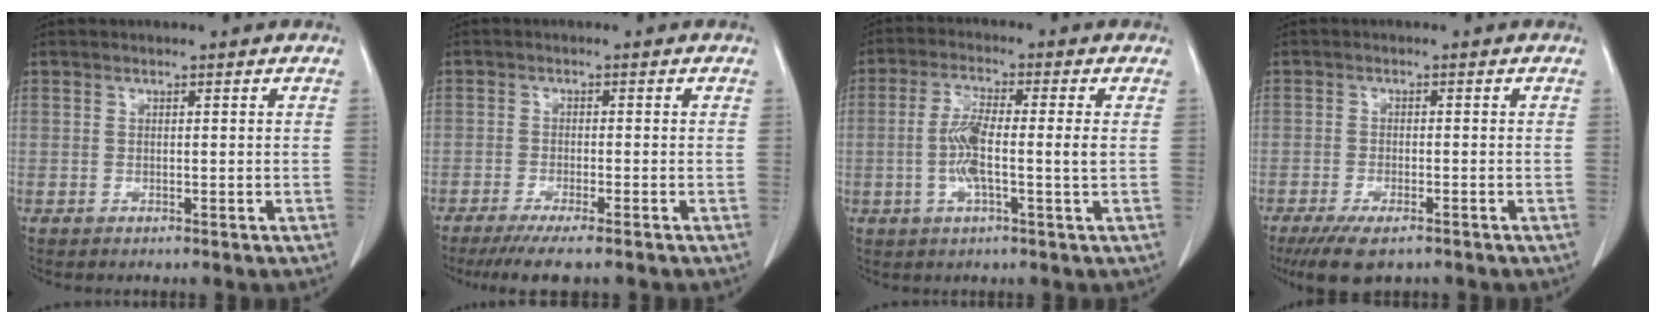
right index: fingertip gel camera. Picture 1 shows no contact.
{"total": 6.8, "force": [-5.4, 0.3, 4.2], "torque": [-0.061, -0.015, -0.084]}
{"total": 7.1, "force": [-0.7, 0.6, 7.0], "torque": [-0.142, 0.004, -0.017]}
{"total": 6.7, "force": [-4.8, 2.0, 4.2], "torque": [-0.069, -0.013, -0.077]}